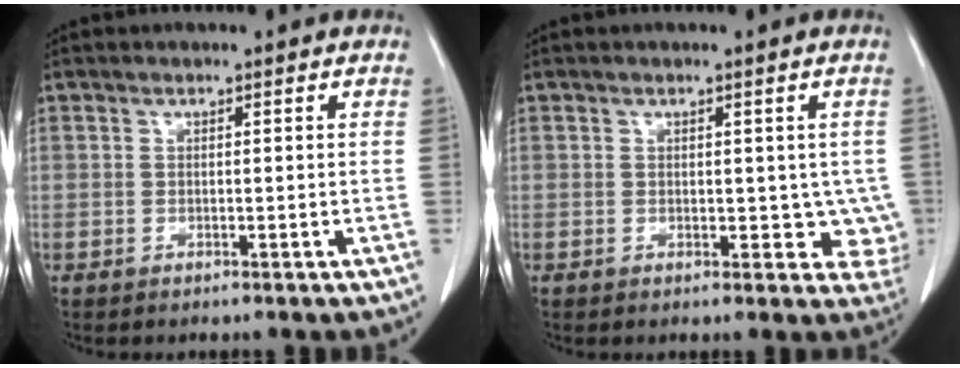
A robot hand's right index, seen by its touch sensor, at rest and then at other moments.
{"total": 4.6, "force": [0.2, 3.0, 3.4], "torque": [-0.013, -0.003, 0.005]}